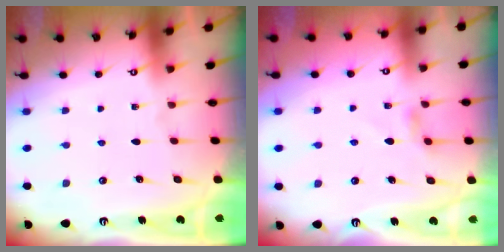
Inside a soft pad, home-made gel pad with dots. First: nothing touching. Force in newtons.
{"total": 2.4, "press": 2.4, "slide": 0.4}